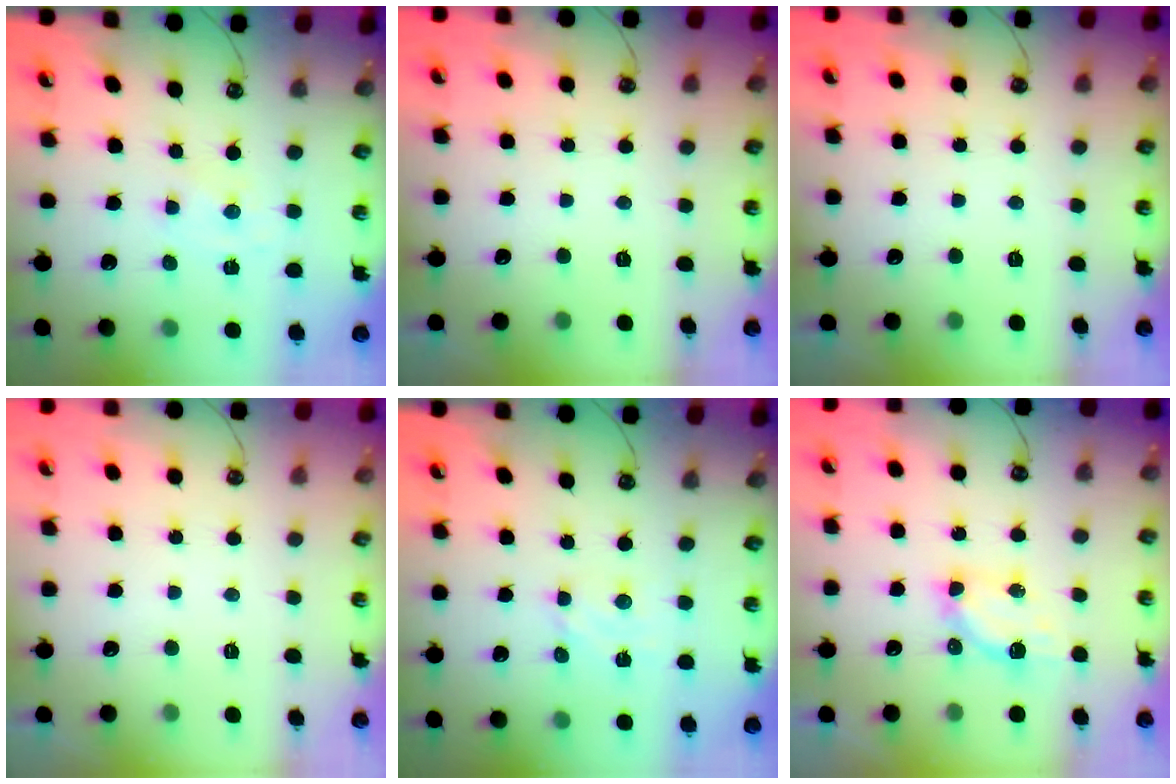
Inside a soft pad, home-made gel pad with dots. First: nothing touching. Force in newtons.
{"total": 0.0}
{"total": 0.0}
{"total": 0.0}
{"total": 2.8, "press": 2.8, "slide": 0.4}
{"total": 6.1, "press": 6.1, "slide": 0.3}